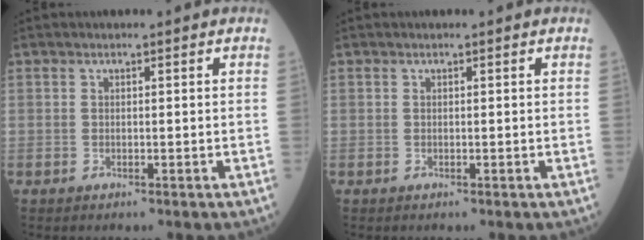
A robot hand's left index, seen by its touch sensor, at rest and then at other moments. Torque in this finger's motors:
{"motor_torque": [0.03, 0.00, 0.00, 0.00]}